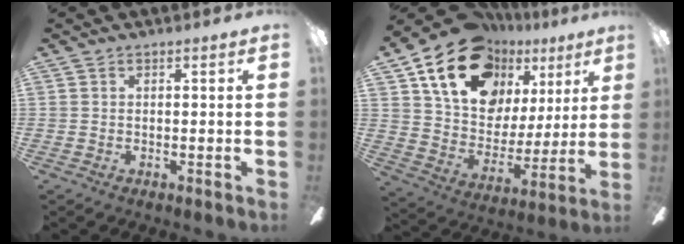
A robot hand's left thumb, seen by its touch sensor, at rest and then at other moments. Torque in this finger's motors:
{"motor_torque": [1.49, 1.60, 1.37, -1.40, 0.41]}